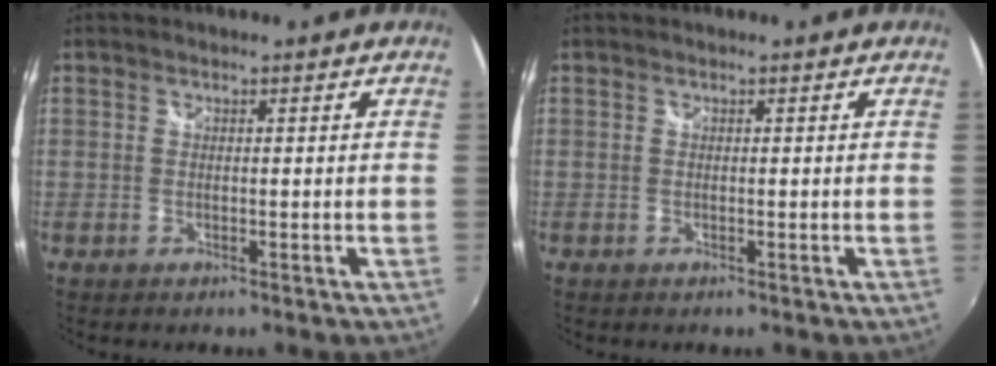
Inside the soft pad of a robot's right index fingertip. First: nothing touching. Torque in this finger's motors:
{"motor_torque": [-0.13, -0.13, 0.03, 0.01]}